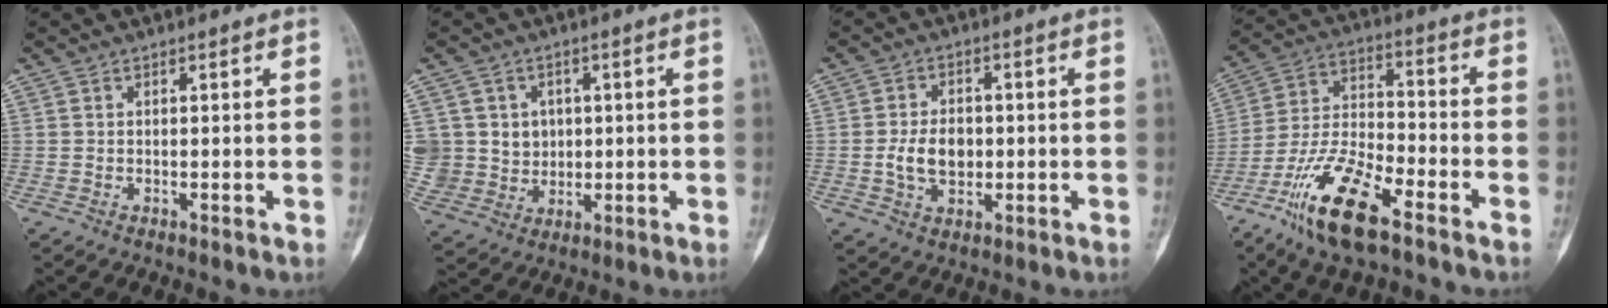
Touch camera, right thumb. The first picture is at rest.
{"total": 9.0, "force": [1.9, 8.6, 1.9], "torque": [-0.002, 0.003, 0.047]}
{"total": 7.2, "force": [-0.7, 5.0, 5.2], "torque": [-0.081, 0.003, -0.011]}
{"total": 15.2, "force": [-9.3, 4.8, 11.1], "torque": [-0.220, 0.047, -0.179]}